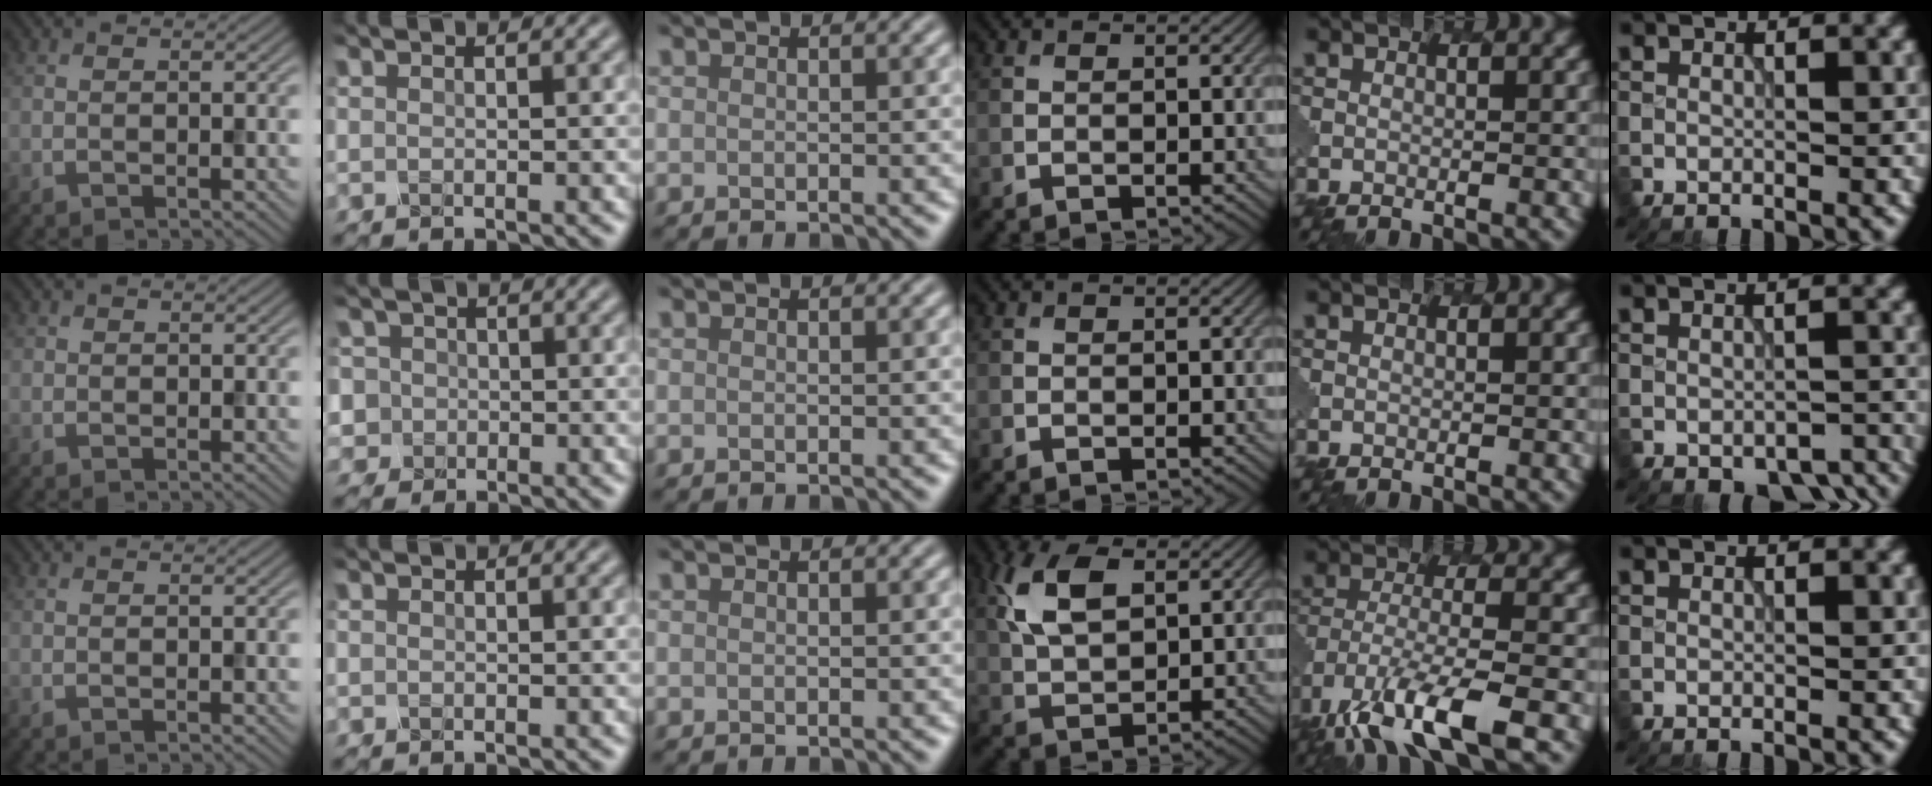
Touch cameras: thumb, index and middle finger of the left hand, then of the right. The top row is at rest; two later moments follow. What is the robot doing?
{"motion": "extract", "object": "pen bag"}